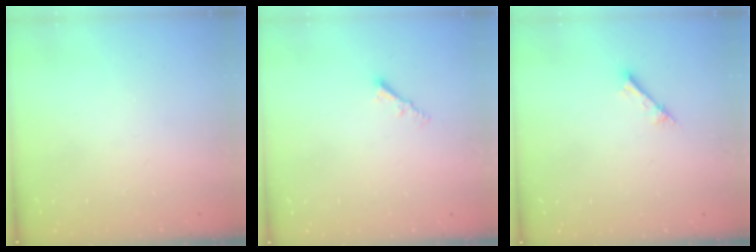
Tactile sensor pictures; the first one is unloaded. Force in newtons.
{"total": 2.0, "press": 2.0, "slide": 0.3}
{"total": 1.6, "press": 1.6, "slide": 0.2}